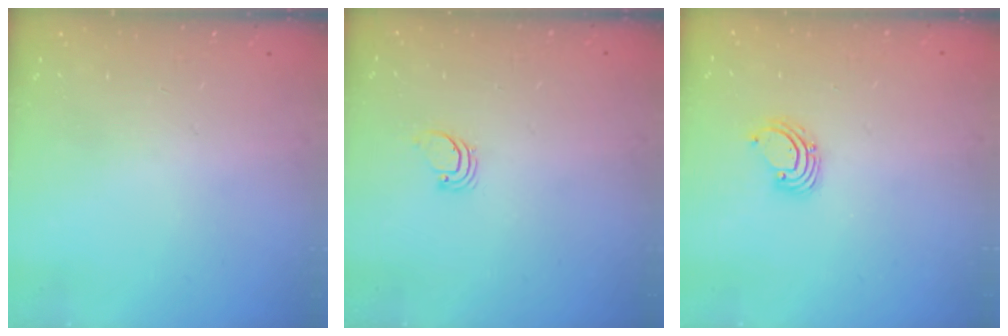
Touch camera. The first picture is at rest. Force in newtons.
{"total": 0.9, "press": 0.9, "slide": 0.1}
{"total": 2.2, "press": 2.2, "slide": 0.2}